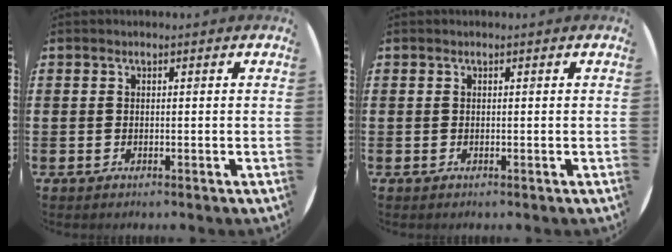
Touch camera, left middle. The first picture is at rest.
{"total": 0.0}